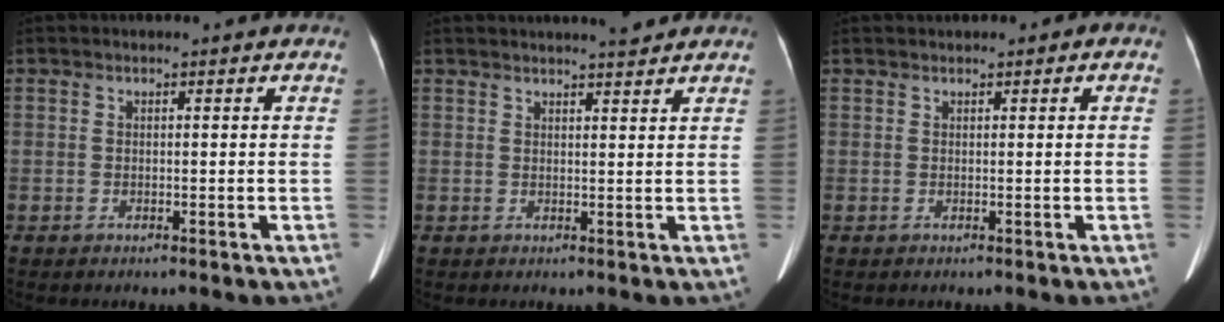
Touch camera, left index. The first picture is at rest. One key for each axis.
{"total": 4.3, "fx": 4.0, "fy": 0.0, "fz": 1.7, "tx": -0.026, "ty": 0.006, "tz": 0.051}
{"total": 0.8, "fx": 0.4, "fy": 0.5, "fz": 0.6, "tx": -0.006, "ty": 0.016, "tz": 0.007}